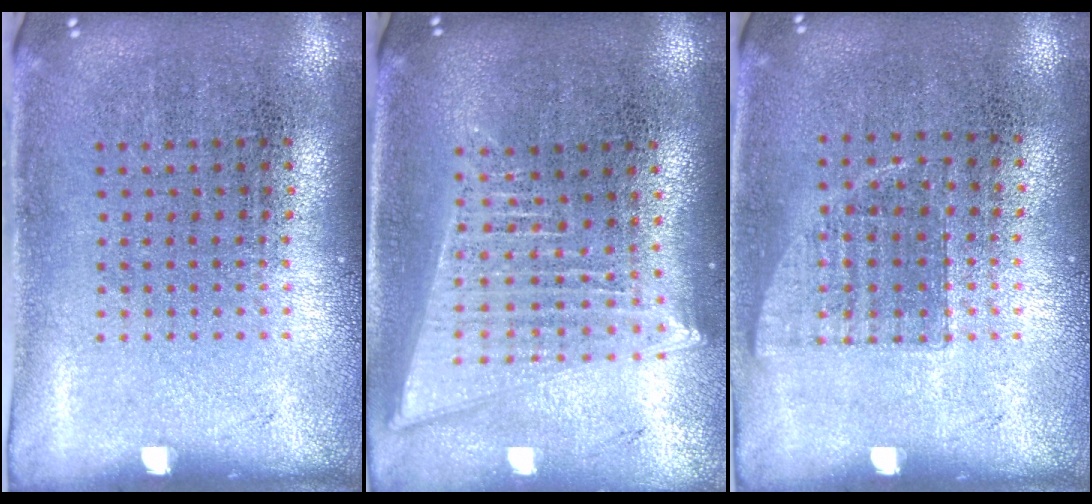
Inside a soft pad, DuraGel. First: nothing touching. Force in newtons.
{"total": 2.0, "press": 1.8, "slide": 1.0}
{"total": 0.7, "press": 0.6, "slide": 0.2}